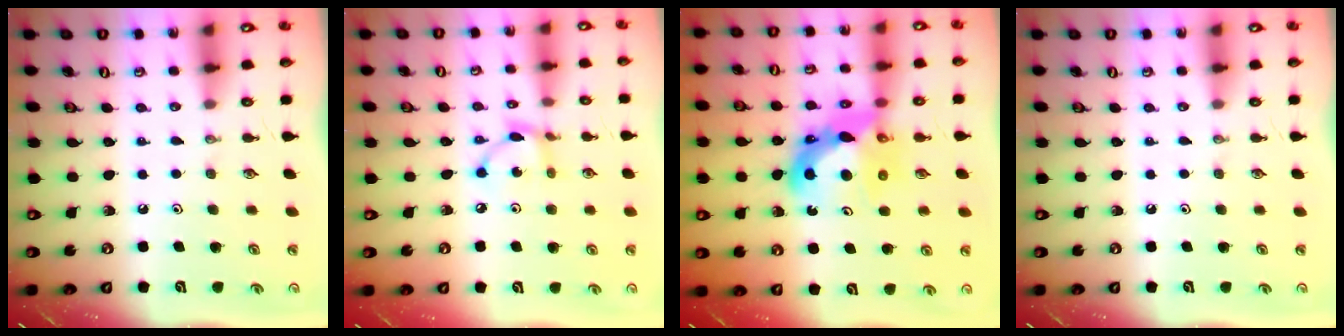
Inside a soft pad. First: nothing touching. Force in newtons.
{"total": 5.5, "press": 5.5, "slide": 0.1}
{"total": 12.7, "press": 12.6, "slide": 1.1}
{"total": 0.0}